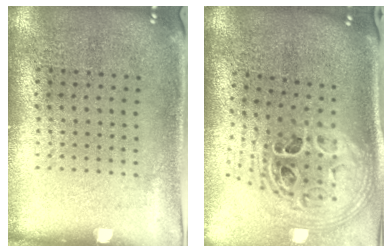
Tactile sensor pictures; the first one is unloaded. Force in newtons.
{"total": 2.5, "press": 1.8, "slide": 1.7}